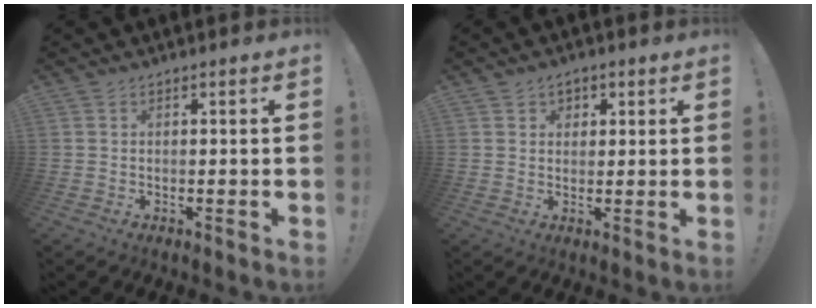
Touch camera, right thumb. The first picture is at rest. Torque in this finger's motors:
{"motor_torque": [-0.04, 0.05, -0.29, 0.12, -0.01]}